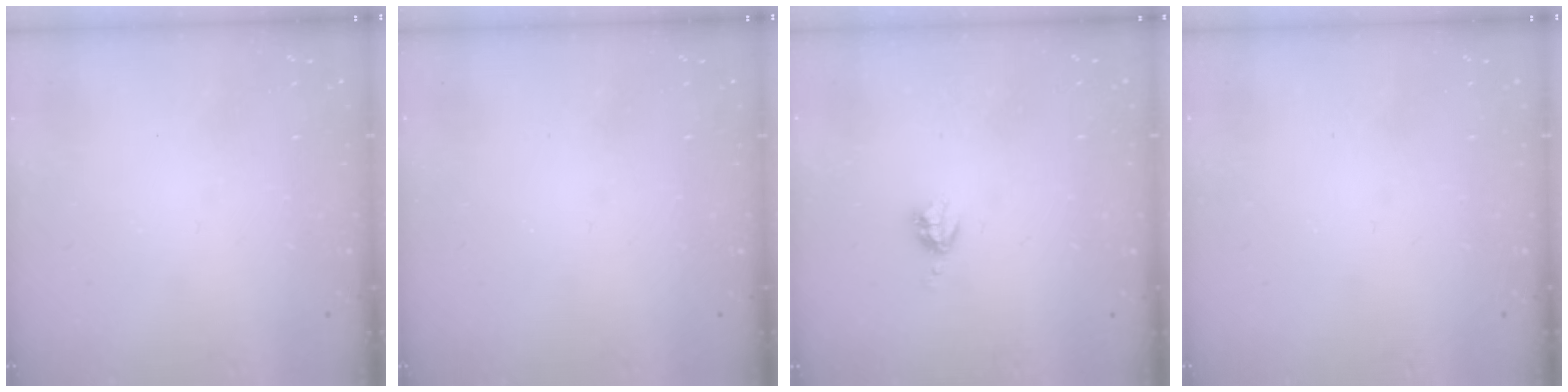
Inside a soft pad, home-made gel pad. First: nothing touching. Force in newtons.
{"total": 0.0}
{"total": 3.1, "press": 3.0, "slide": 0.4}
{"total": 0.0}